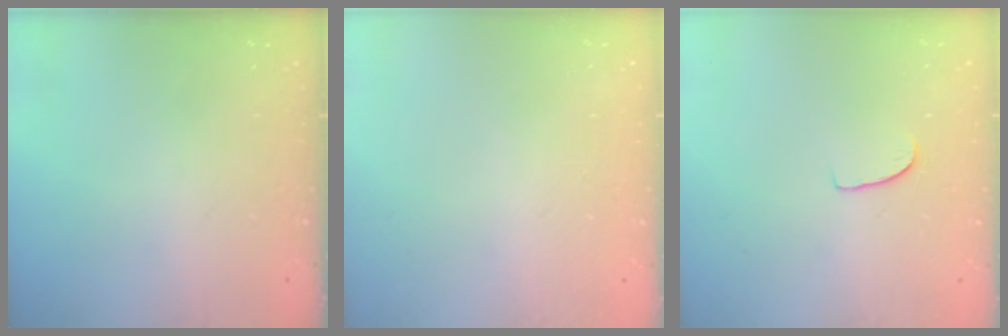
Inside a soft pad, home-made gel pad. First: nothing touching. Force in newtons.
{"total": 0.0}
{"total": 4.7, "press": 4.7, "slide": 0.3}